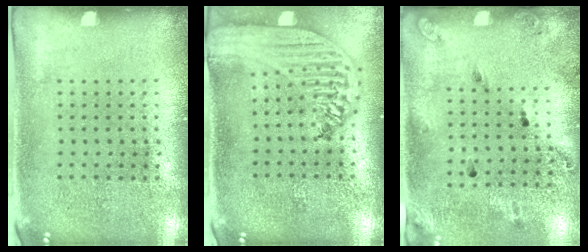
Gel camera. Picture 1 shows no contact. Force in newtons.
{"total": 2.7, "press": 2.2, "slide": 1.6}
{"total": 1.9, "press": 1.1, "slide": 1.5}